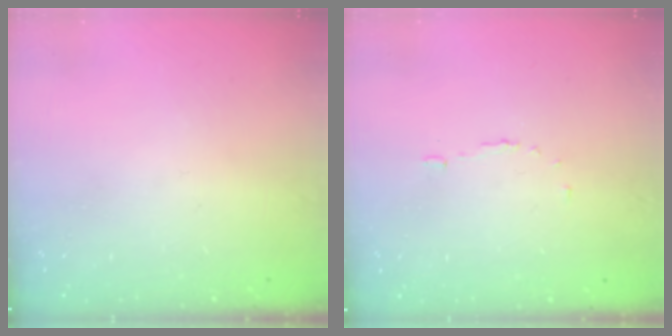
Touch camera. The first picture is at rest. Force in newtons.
{"total": 3.4, "press": 3.4, "slide": 0.4}